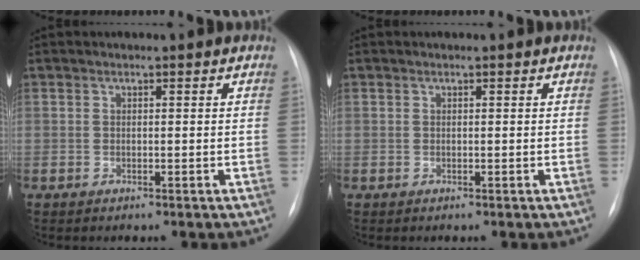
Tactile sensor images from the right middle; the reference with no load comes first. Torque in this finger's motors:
{"motor_torque": [-0.01, -0.01, 0.00, 0.00]}